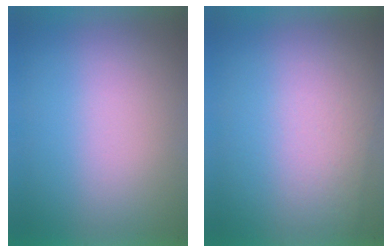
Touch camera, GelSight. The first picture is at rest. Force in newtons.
{"total": 3.0}